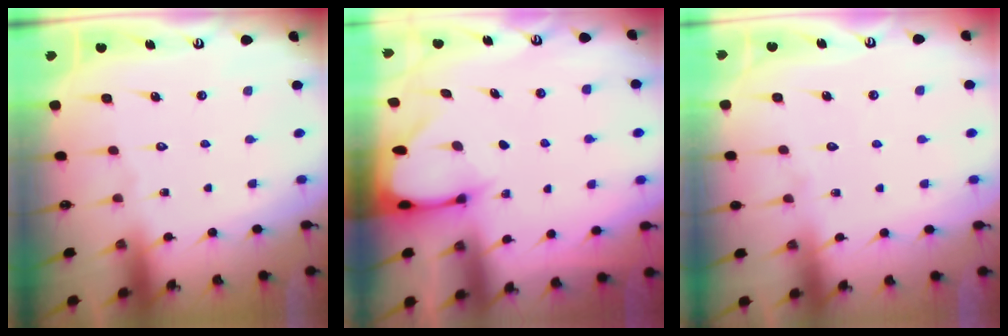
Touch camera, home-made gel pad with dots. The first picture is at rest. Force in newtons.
{"total": 2.5, "press": 2.5, "slide": 0.5}
{"total": 4.3, "press": 4.3, "slide": 0.4}